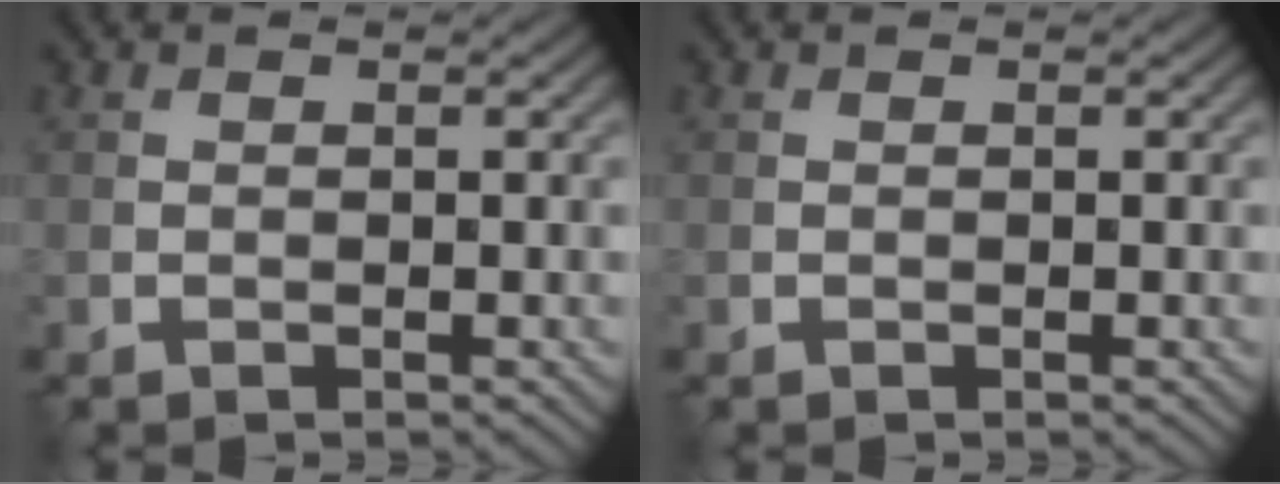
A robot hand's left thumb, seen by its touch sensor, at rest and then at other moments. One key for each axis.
{"total": 0.0}